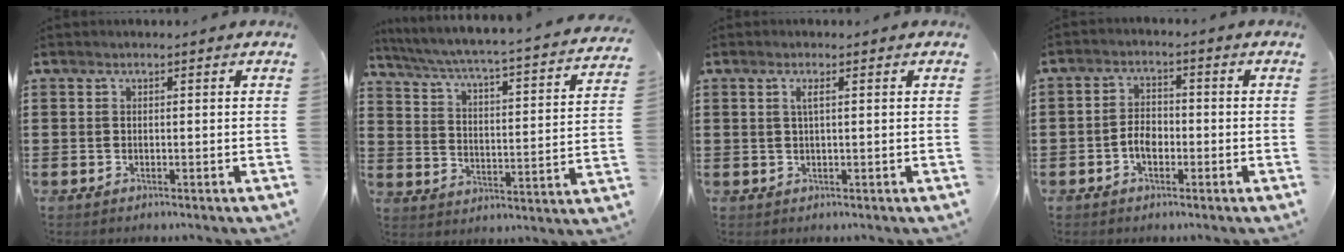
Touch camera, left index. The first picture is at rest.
{"total": 3.5, "force": [3.1, -0.6, 1.7], "torque": [-0.053, -0.040, 0.037]}
{"total": 1.6, "force": [0.5, 0.1, 1.5], "torque": [-0.032, 0.000, 0.008]}
{"total": 3.2, "force": [-1.2, 1.9, 2.2], "torque": [-0.049, 0.003, -0.026]}